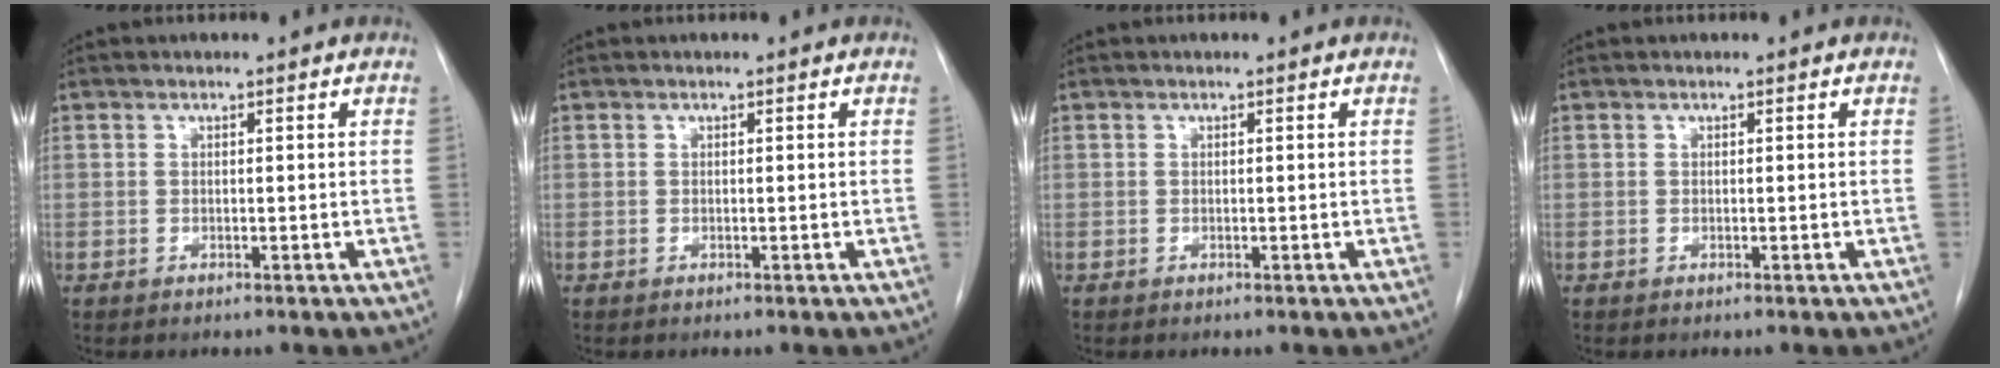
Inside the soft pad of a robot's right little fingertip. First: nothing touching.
{"total": 0.0}
{"total": 0.0}
{"total": 0.0}